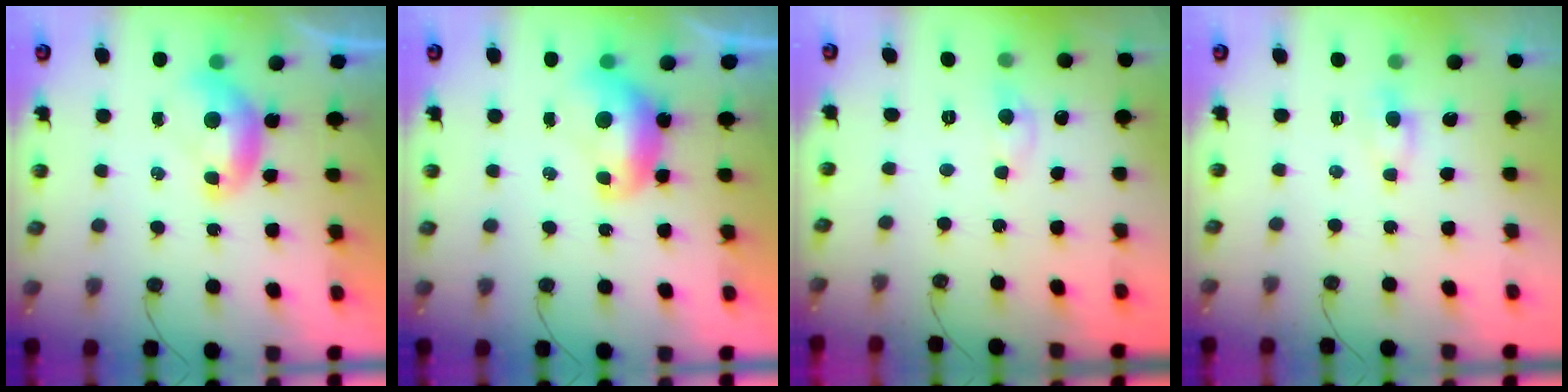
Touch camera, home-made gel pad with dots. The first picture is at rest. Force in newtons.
{"total": 1.0, "press": 1.0, "slide": 0.4}
{"total": 1.5, "press": 1.5, "slide": 0.0}
{"total": 0.5, "press": 0.3, "slide": 0.5}